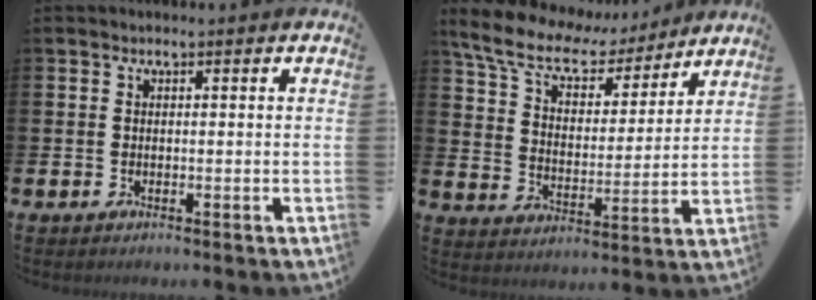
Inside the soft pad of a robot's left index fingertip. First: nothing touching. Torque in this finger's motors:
{"motor_torque": [1.10, -1.04, 0.41, 0.21]}